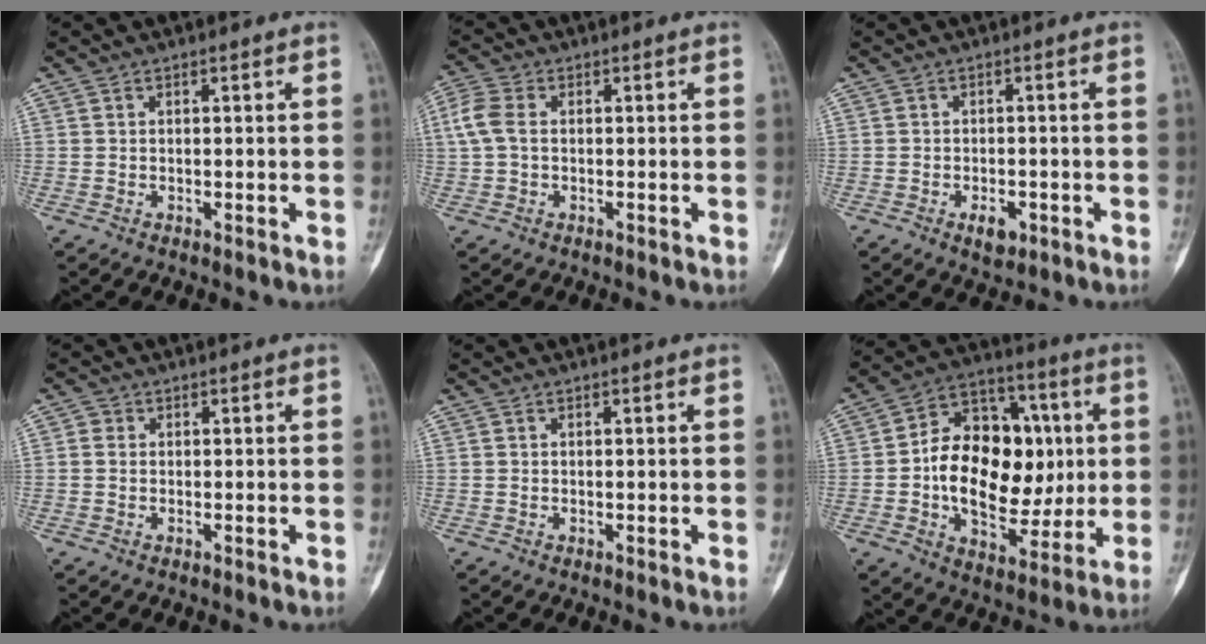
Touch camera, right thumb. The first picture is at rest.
{"total": 5.1, "force": [0.4, 3.5, 3.7], "torque": [-0.098, 0.014, 0.003]}
{"total": 3.1, "force": [-1.4, 1.7, 2.1], "torque": [-0.025, 0.004, -0.018]}
{"total": 1.2, "force": [0.1, 1.1, 0.4], "torque": [0.001, 0.002, -0.001]}
{"total": 0.0}
{"total": 21.9, "force": [0.3, 14.4, 16.4], "torque": [-0.225, 0.020, 0.011]}